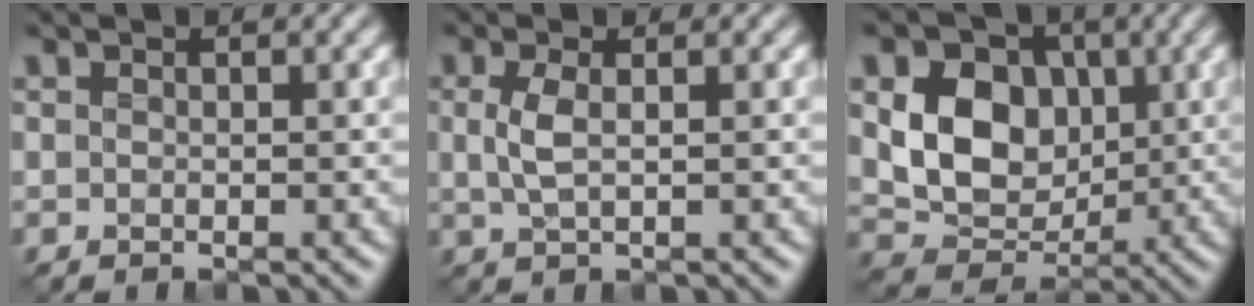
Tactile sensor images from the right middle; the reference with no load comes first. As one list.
[{"total": 2.0, "force": [-0.3, 0.5, 1.9], "torque": [-0.048, -0.001, -0.006]}, {"total": 7.9, "force": [0.7, 6.2, 5.0], "torque": [-0.092, -0.008, 0.004]}]